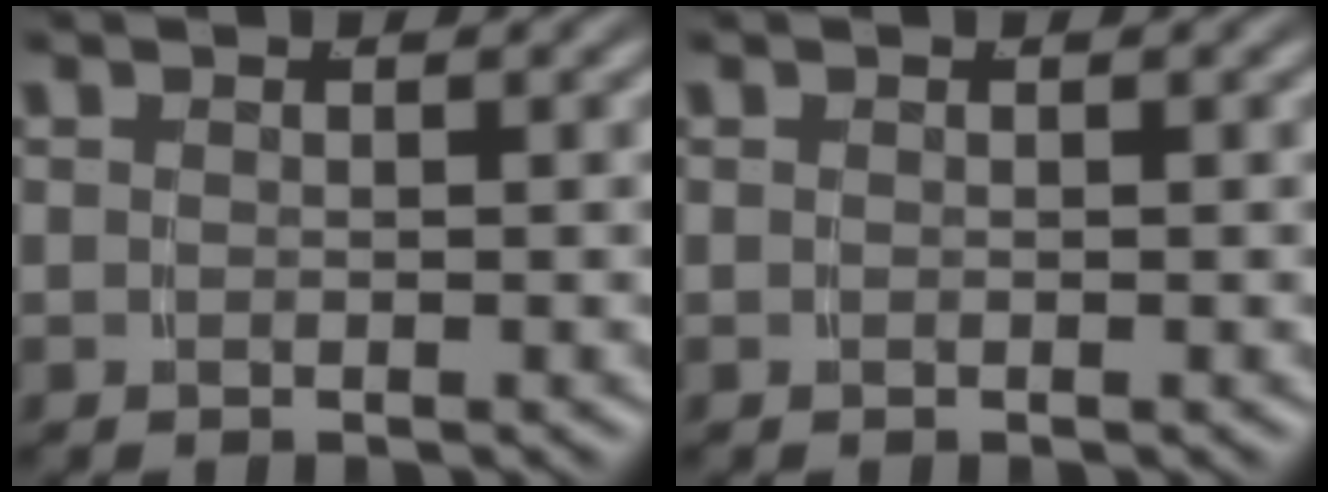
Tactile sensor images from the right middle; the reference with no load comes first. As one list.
[{"total": 0.0}]